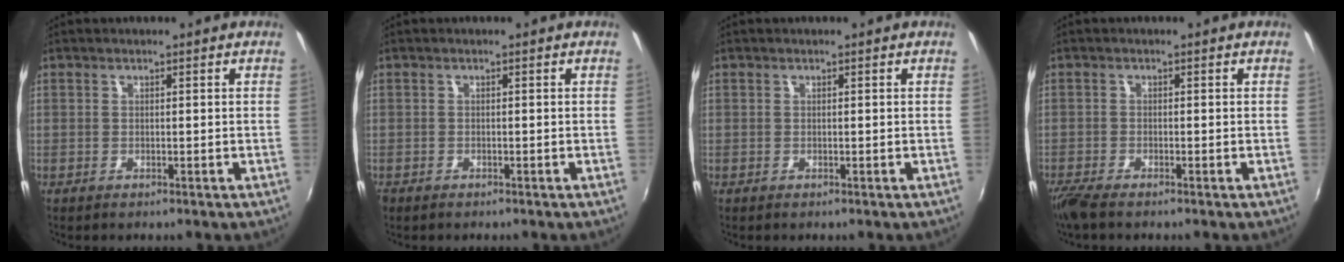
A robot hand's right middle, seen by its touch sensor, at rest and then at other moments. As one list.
[{"total": 0.8, "force": [-0.6, 0.4, 0.1], "torque": [-0.005, -0.003, -0.013]}, {"total": 0.0}, {"total": 3.5, "force": [-2.9, 0.5, 1.9], "torque": [-0.051, -0.015, -0.059]}]